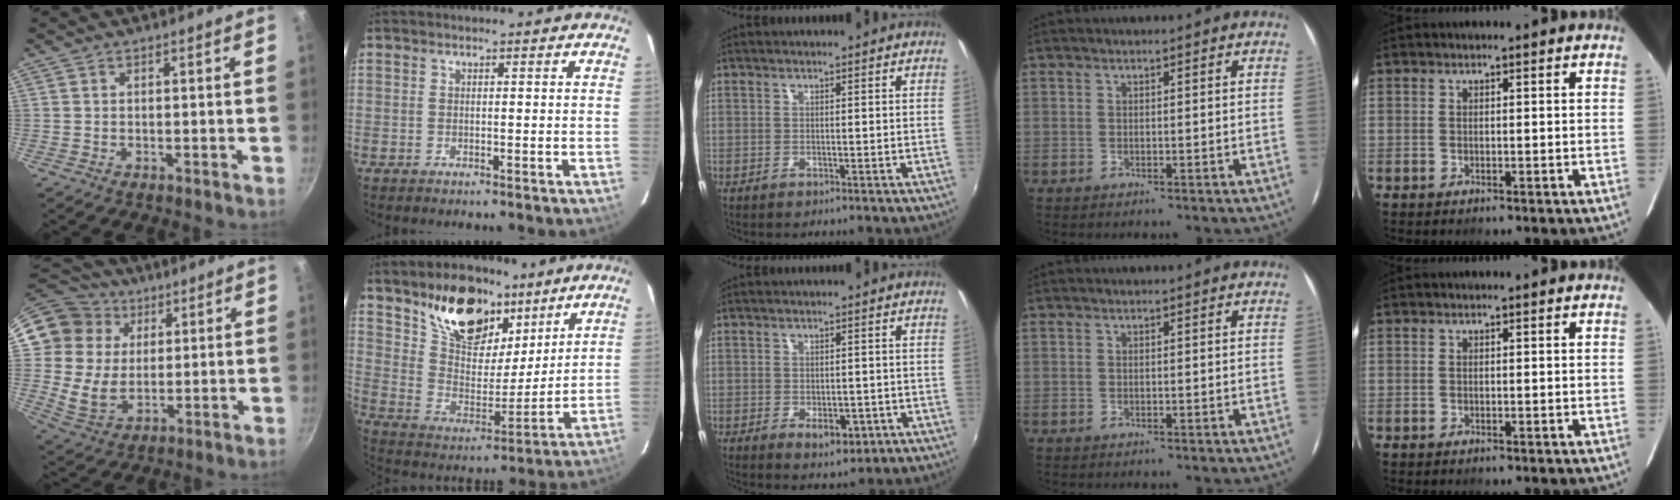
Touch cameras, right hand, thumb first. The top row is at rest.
{"thumb": {"total": 15.4, "force": [6.1, 12.9, 5.9], "torque": [-0.094, -0.009, 0.112]}, "index": {"total": 18.1, "force": [11.4, 9.8, 10.1], "torque": [-0.187, 0.023, 0.210]}, "middle": {"total": 4.8, "force": [-1.8, 2.7, 3.5], "torque": [-0.061, -0.012, -0.018]}}